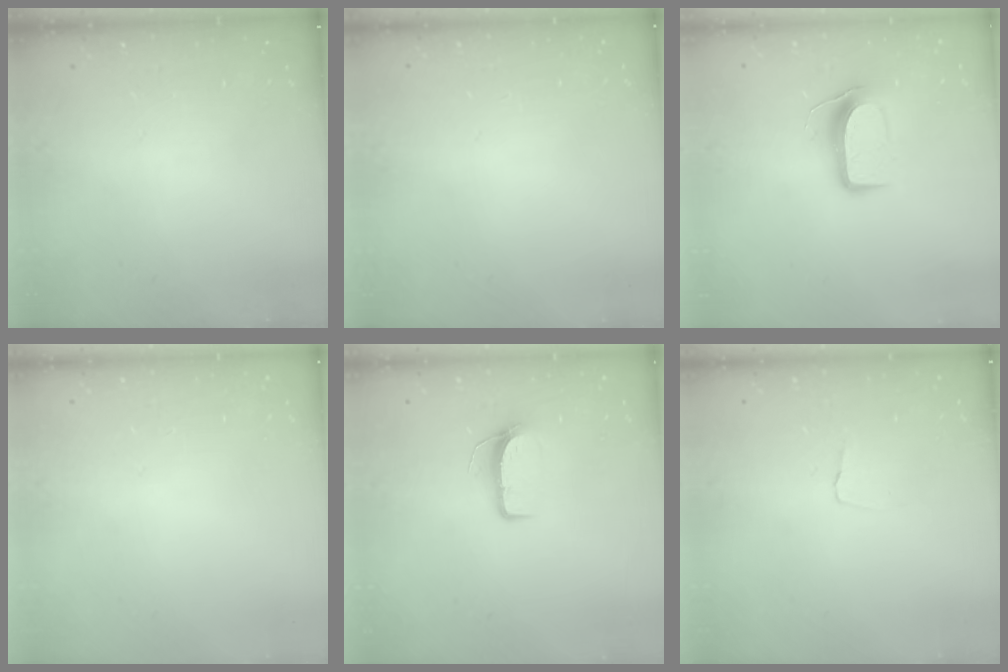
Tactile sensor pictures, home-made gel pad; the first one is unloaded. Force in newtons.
{"total": 0.8, "press": 0.4, "slide": 0.7}
{"total": 8.8, "press": 8.8, "slide": 0.6}
{"total": 0.6, "press": 0.6, "slide": 0.1}
{"total": 7.0, "press": 7.0, "slide": 0.6}
{"total": 2.9, "press": 2.8, "slide": 0.3}